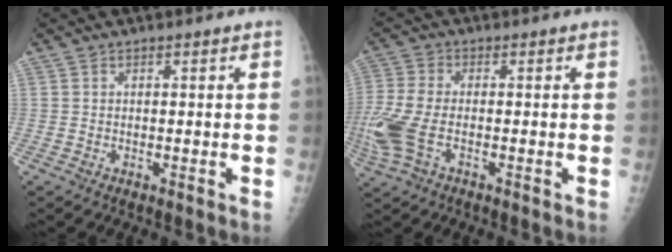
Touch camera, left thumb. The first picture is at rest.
{"total": 9.1, "force": [-2.4, 4.8, 7.3], "torque": [-0.196, 0.001, -0.050]}